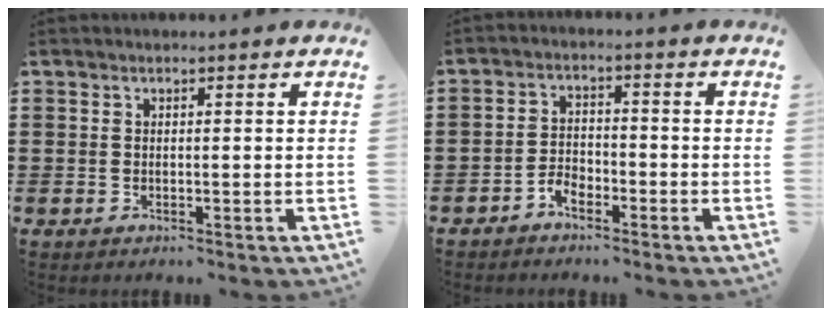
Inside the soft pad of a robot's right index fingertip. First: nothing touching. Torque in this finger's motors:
{"motor_torque": [1.10, 1.04, 0.03, 0.04]}